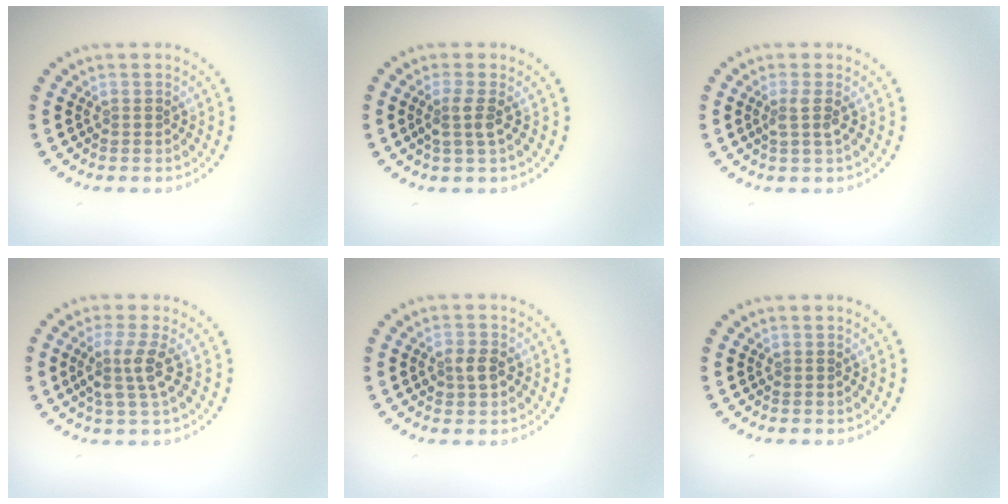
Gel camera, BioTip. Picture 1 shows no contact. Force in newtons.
{"total": 1.9, "press": 1.5, "slide": 1.2}
{"total": 1.4, "press": 1.0, "slide": 1.0}
{"total": 2.8, "press": 2.1, "slide": 1.8}
{"total": 1.9, "press": 1.9, "slide": 0.4}
{"total": 0.0}